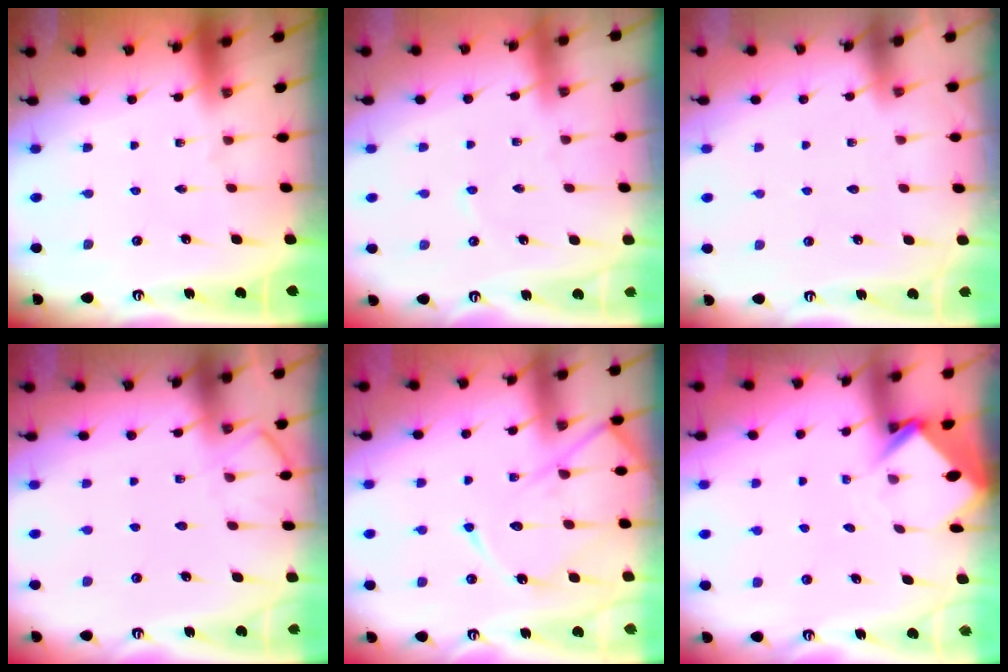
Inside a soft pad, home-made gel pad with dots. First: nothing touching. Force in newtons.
{"total": 1.5, "press": 1.4, "slide": 0.4}
{"total": 1.0, "press": 1.0, "slide": 0.0}
{"total": 5.1, "press": 5.1, "slide": 0.5}
{"total": 12.5, "press": 12.5, "slide": 0.8}
{"total": 4.0, "press": 4.0, "slide": 0.2}